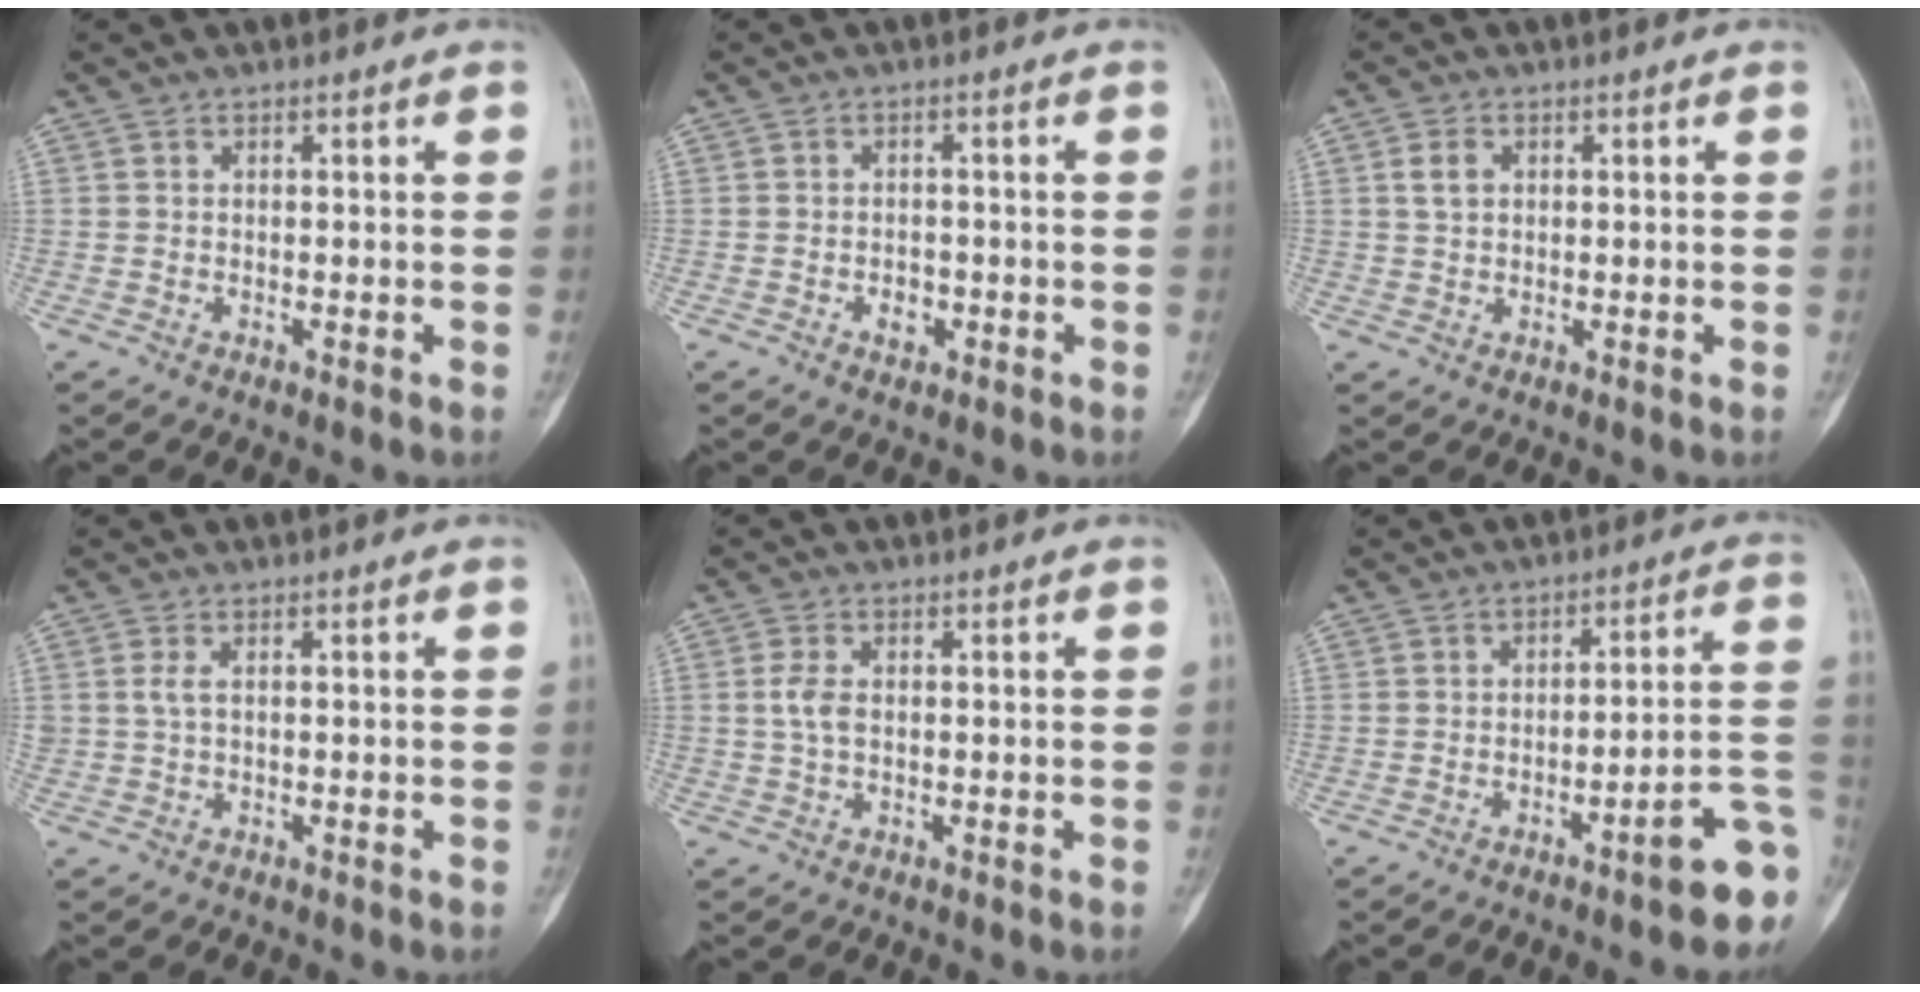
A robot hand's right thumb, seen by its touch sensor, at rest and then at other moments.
{"total": 2.4, "force": [-1.0, 1.7, 1.4], "torque": [-0.013, 0.007, -0.014]}
{"total": 2.9, "force": [0.8, 2.1, 1.8], "torque": [-0.031, 0.004, 0.017]}
{"total": 1.5, "force": [0.3, 0.7, 1.3], "torque": [-0.035, 0.005, 0.011]}
{"total": 3.0, "force": [0.2, 1.6, 2.5], "torque": [-0.058, 0.004, 0.002]}
{"total": 10.4, "force": [-5.0, 1.7, 8.9], "torque": [-0.097, 0.038, -0.065]}